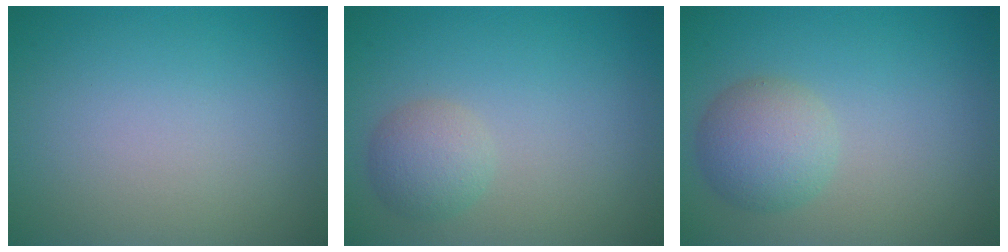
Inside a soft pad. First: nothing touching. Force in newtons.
{"total": 2.2, "press": 2.2, "slide": 0.1}
{"total": 2.8, "press": 2.8, "slide": 0.3}